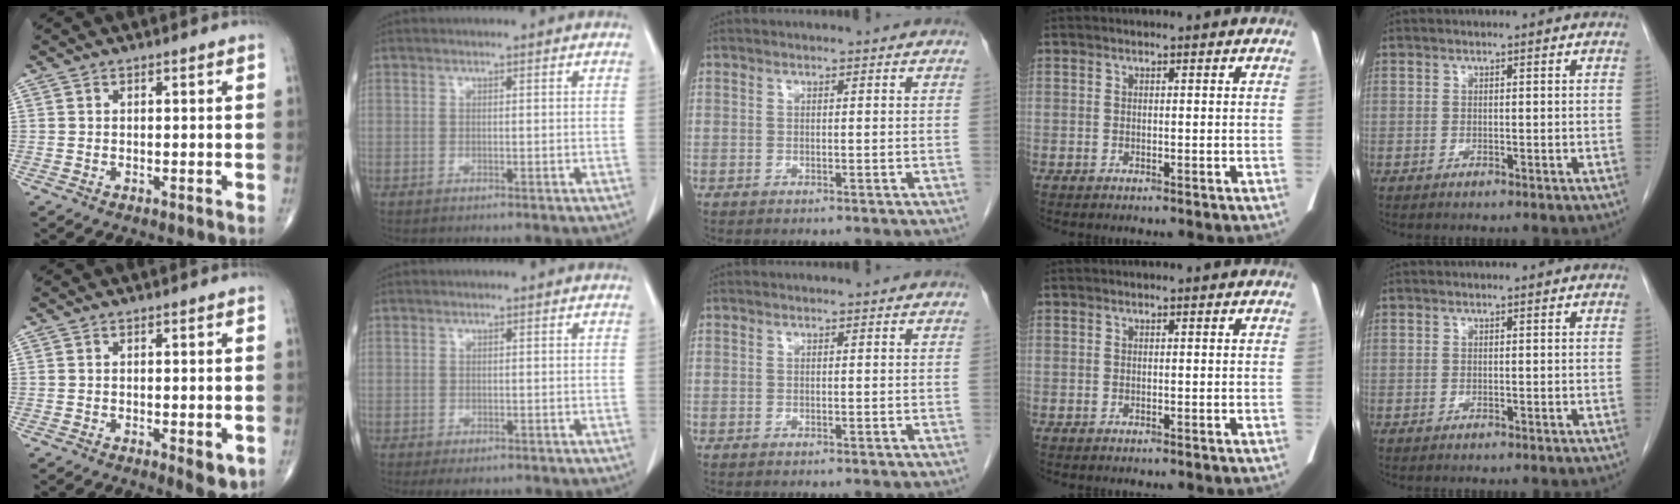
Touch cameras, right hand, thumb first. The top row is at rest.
{"thumb": {"total": 3.3, "force": [-0.9, 1.2, 3.0], "torque": [-0.032, -0.008, -0.010]}, "index": {"total": 2.4, "force": [-1.7, 1.4, 1.0], "torque": [-0.008, -0.001, -0.017]}}